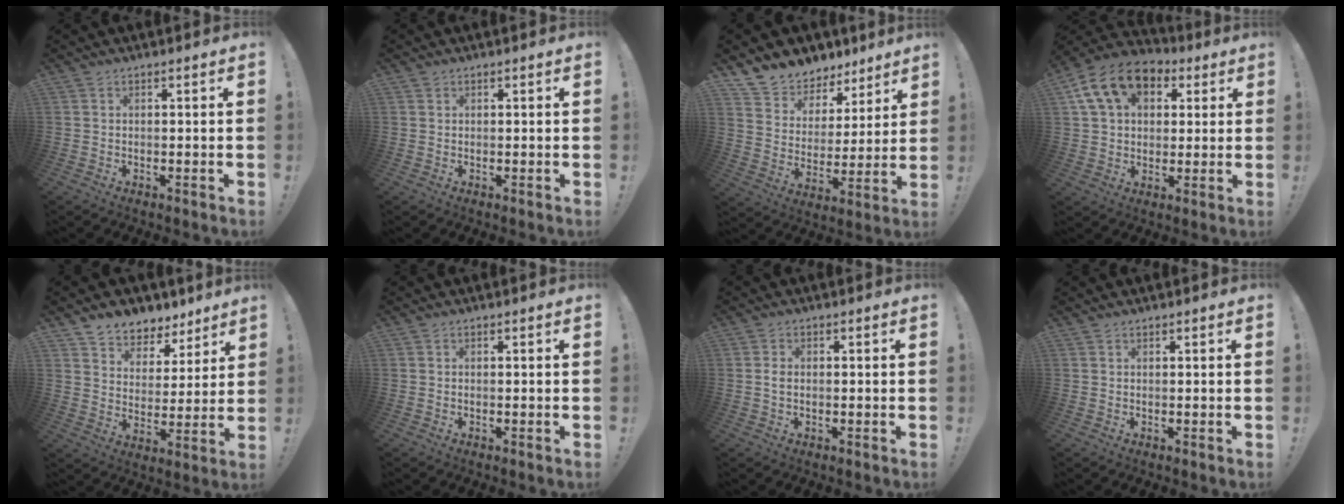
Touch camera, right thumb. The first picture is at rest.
{"total": 0.7, "force": [0.5, 0.5, 0.0], "torque": [0.000, -0.001, 0.010]}
{"total": 9.3, "force": [7.5, 5.4, 0.9], "torque": [-0.022, -0.066, 0.141]}
{"total": 15.3, "force": [6.4, 10.7, 8.8], "torque": [-0.137, -0.017, 0.123]}
{"total": 7.3, "force": [5.3, 4.9, 0.9], "torque": [-0.011, -0.050, 0.104]}
{"total": 0.0}
{"total": 1.4, "force": [-0.1, 0.9, 1.1], "torque": [-0.024, 0.007, -0.002]}
{"total": 0.5, "force": [0.5, 0.2, 0.0], "torque": [0.006, -0.002, 0.008]}